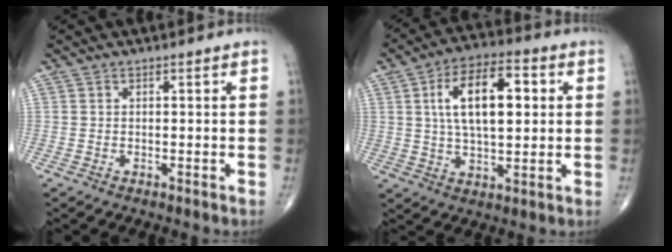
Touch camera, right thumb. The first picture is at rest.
{"total": 14.7, "force": [3.1, 7.0, 12.6], "torque": [-0.199, 0.007, 0.052]}